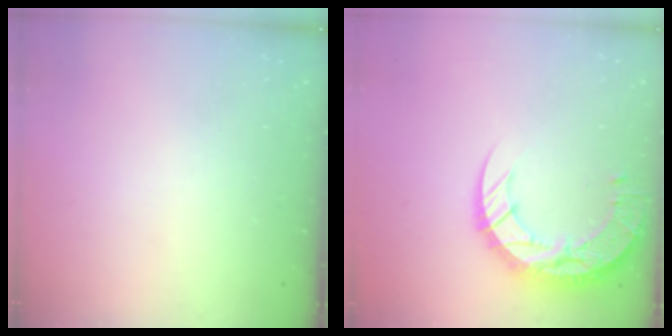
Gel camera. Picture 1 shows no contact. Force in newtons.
{"total": 18.1, "press": 18.0, "slide": 1.4}